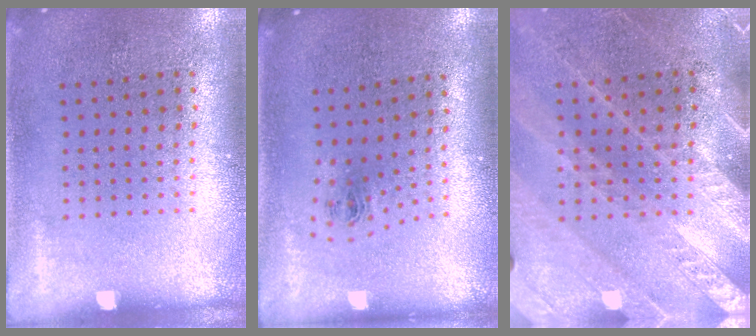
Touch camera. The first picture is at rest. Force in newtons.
{"total": 0.9, "press": 0.4, "slide": 0.9}
{"total": 2.9, "press": 2.6, "slide": 1.4}